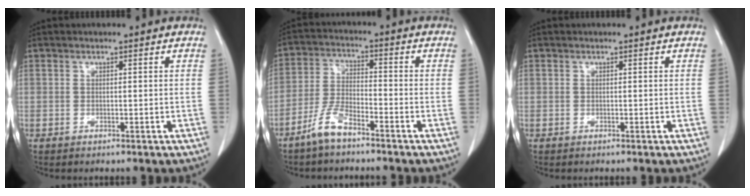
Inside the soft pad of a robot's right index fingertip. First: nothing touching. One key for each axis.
{"total": 6.0, "fx": -4.5, "fy": 1.7, "fz": 3.6, "tx": -0.086, "ty": -0.003, "tz": -0.090}
{"total": 0.0}